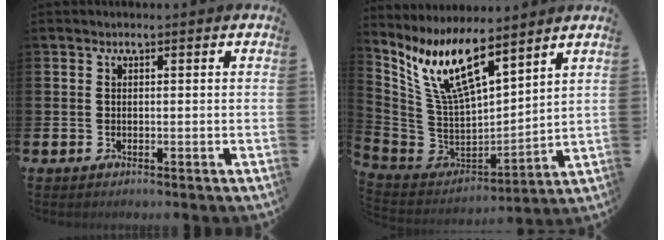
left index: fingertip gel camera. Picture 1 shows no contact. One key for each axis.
{"total": 10.7, "fx": 7.7, "fy": 3.0, "fz": 6.7, "tx": -0.165, "ty": -0.038, "tz": 0.139}